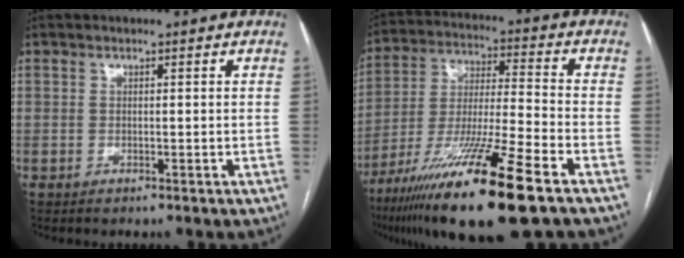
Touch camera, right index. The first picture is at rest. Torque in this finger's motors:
{"motor_torque": [1.21, -0.93, 1.05, 0.21]}